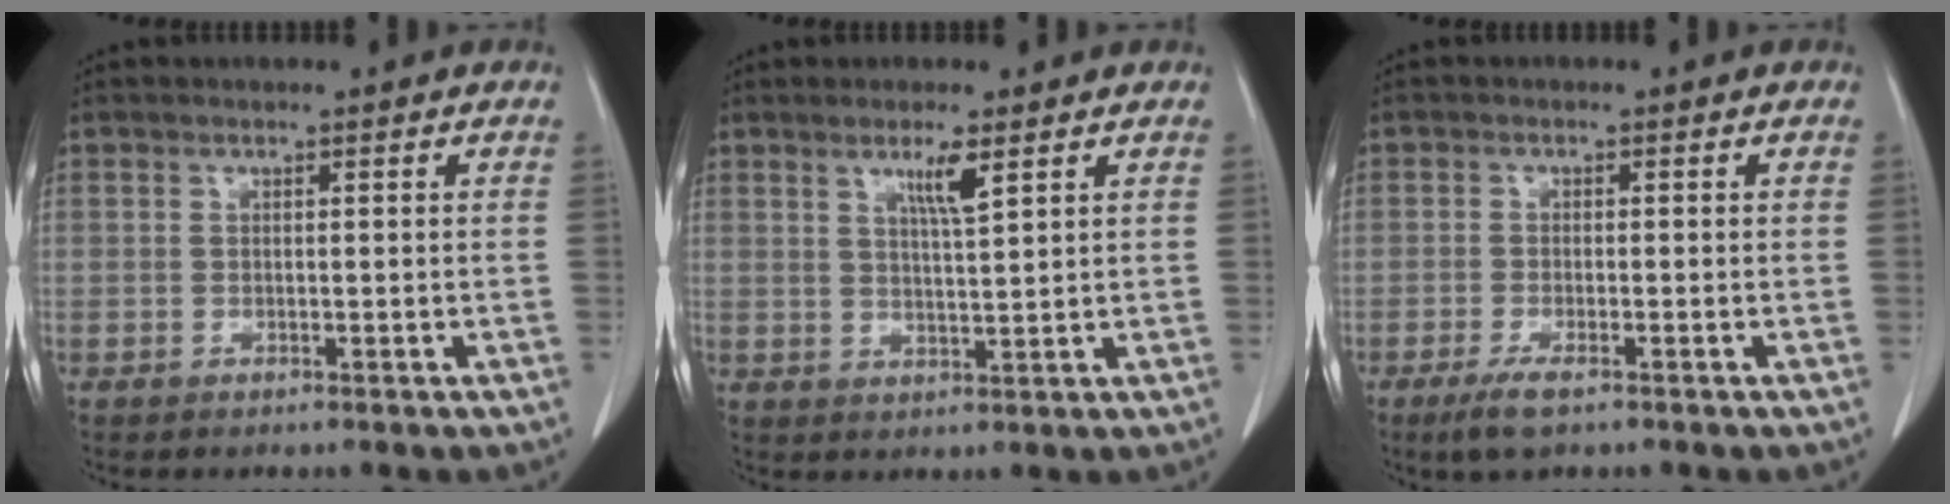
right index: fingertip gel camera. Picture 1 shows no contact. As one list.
[{"total": 3.9, "force": [2.2, -0.1, 3.2], "torque": [-0.060, -0.006, 0.042]}, {"total": 3.4, "force": [-2.2, 0.7, 2.5], "torque": [-0.052, -0.007, -0.039]}]